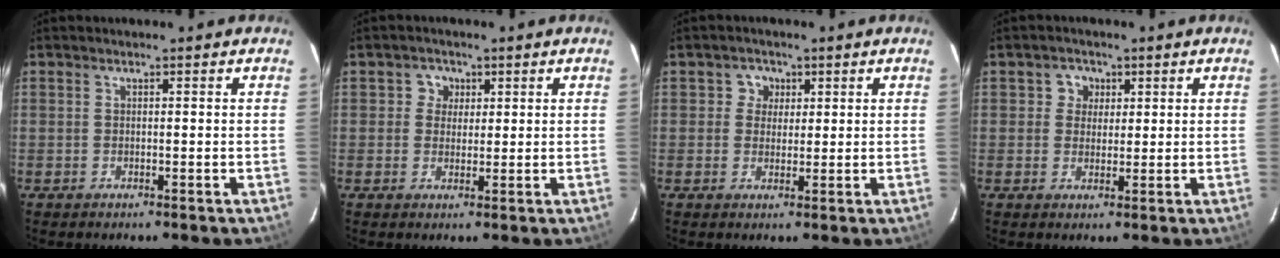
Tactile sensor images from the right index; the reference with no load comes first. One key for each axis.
{"total": 3.1, "fx": 0.7, "fy": 3.0, "fz": 0.2, "tx": 0.005, "ty": 0.013, "tz": 0.007}
{"total": 3.2, "fx": 0.8, "fy": 3.1, "fz": 0.2, "tx": 0.008, "ty": 0.013, "tz": 0.009}
{"total": 3.3, "fx": 0.9, "fy": 3.2, "fz": 0.4, "tx": 0.005, "ty": 0.013, "tz": 0.011}